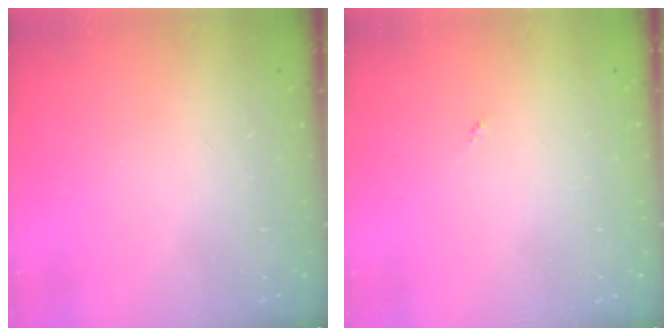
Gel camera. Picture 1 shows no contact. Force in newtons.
{"total": 0.0}